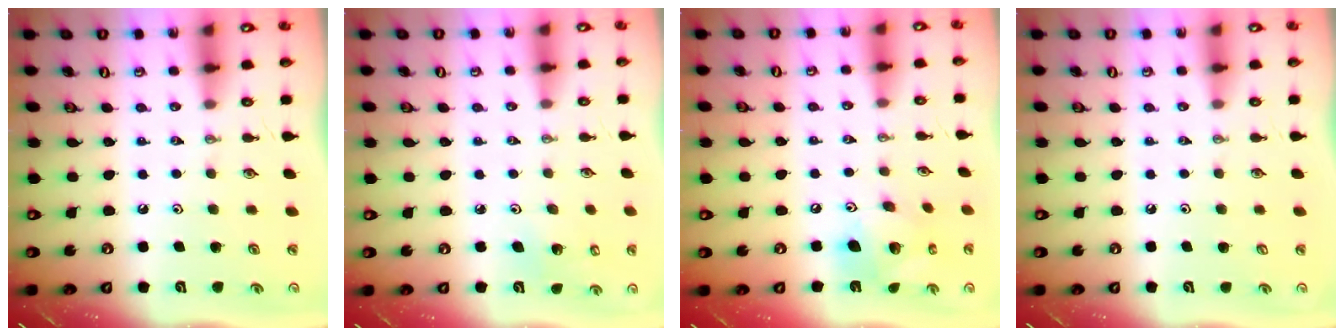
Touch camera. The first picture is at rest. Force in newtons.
{"total": 4.0, "press": 3.9, "slide": 1.1}
{"total": 12.5, "press": 12.5, "slide": 1.0}
{"total": 0.7, "press": 0.1, "slide": 0.7}